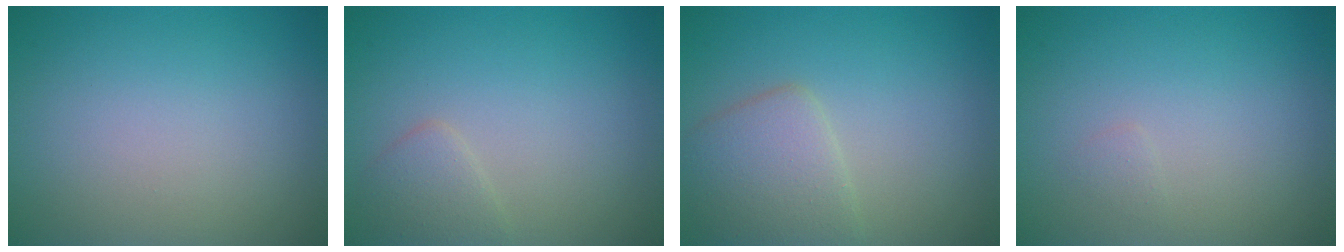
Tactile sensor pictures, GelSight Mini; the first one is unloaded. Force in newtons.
{"total": 1.6, "press": 1.6, "slide": 0.1}
{"total": 3.7, "press": 3.7, "slide": 0.2}
{"total": 0.5, "press": 0.5, "slide": 0.0}